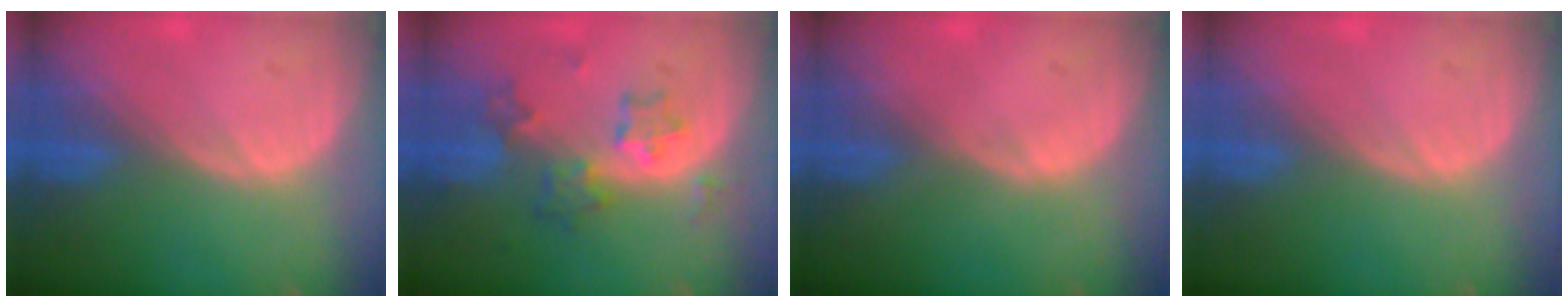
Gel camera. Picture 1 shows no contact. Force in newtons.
{"total": 6.9, "press": 6.1, "slide": 3.0}
{"total": 0.0}
{"total": 0.0}